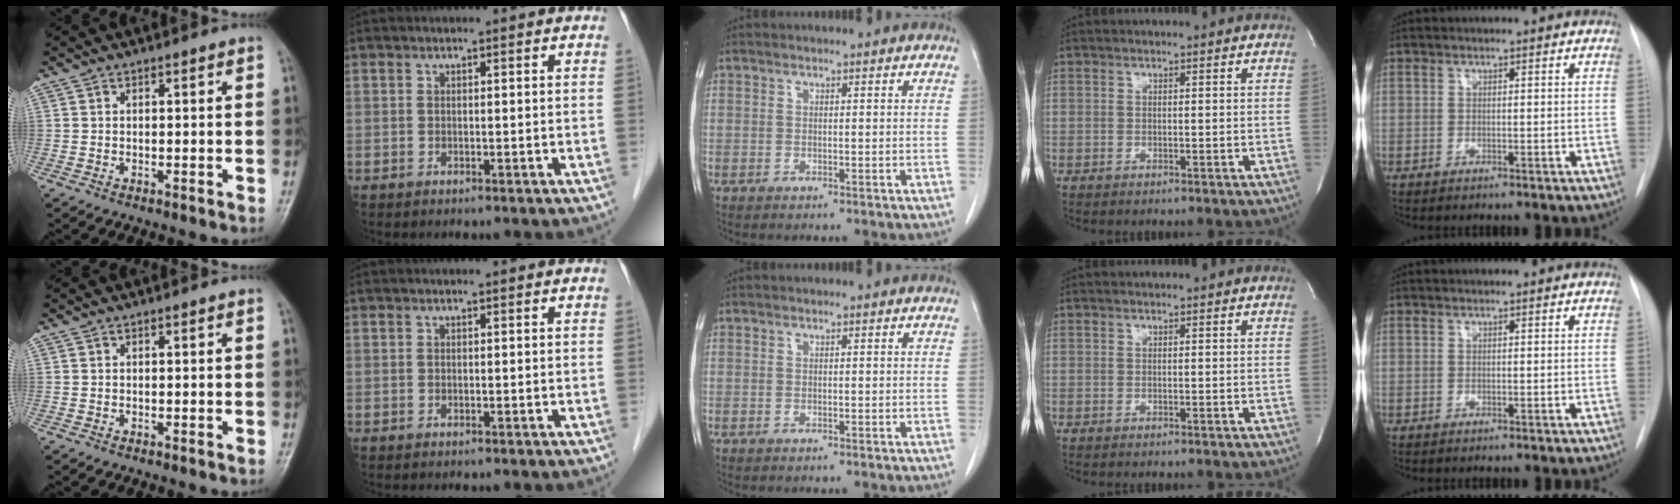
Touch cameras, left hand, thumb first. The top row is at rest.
{}